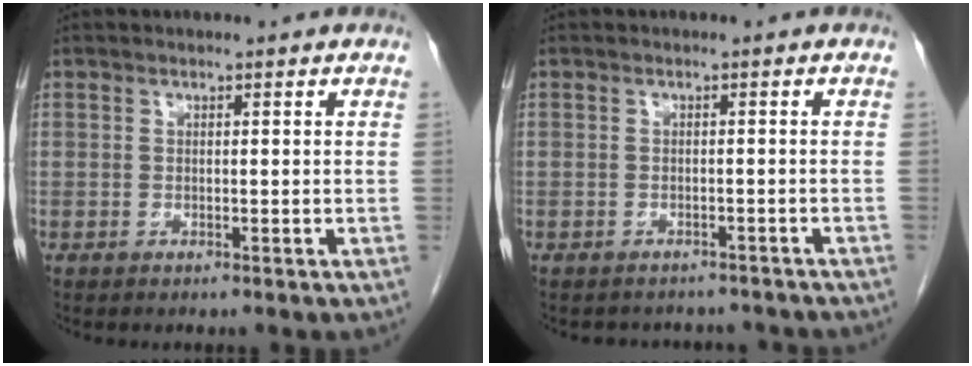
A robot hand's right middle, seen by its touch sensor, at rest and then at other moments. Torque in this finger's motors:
{"motor_torque": [-0.34, -0.35, -0.06, -0.02]}